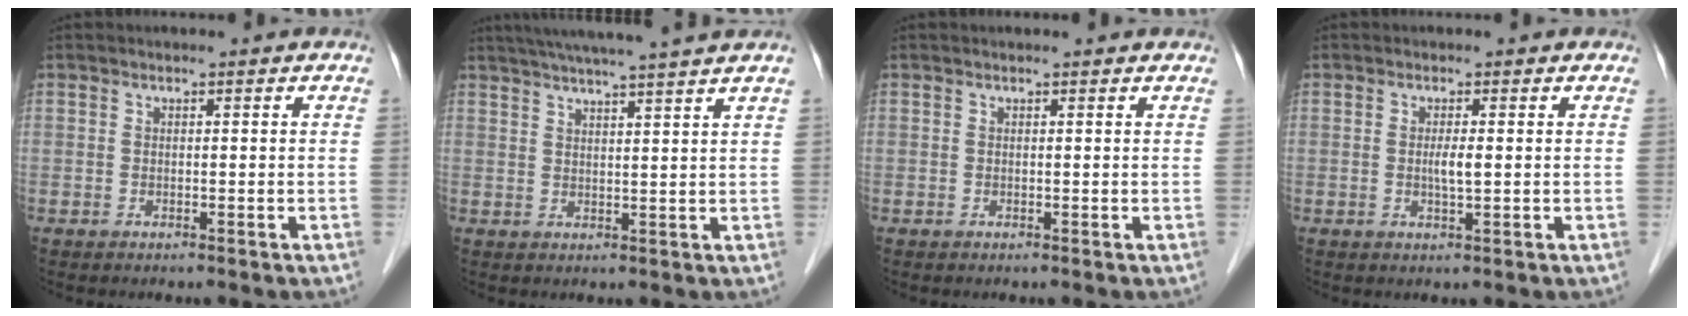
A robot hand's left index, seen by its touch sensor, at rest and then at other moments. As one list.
[{"total": 12.3, "force": [10.5, -1.3, 6.3], "torque": [-0.101, 0.015, 0.141]}, {"total": 1.7, "force": [1.7, 0.3, 0.3], "torque": [-0.013, 0.015, 0.017]}, {"total": 1.8, "force": [0.1, 0.2, 1.8], "torque": [-0.036, -0.001, 0.002]}]